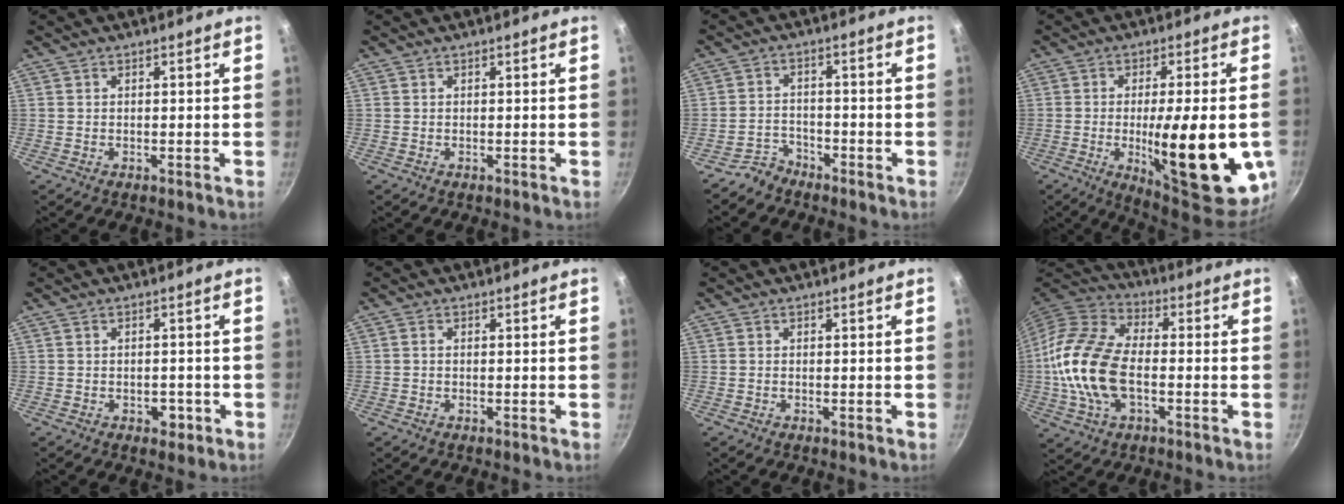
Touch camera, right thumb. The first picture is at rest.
{"total": 0.0}
{"total": 3.8, "force": [-3.3, 1.8, 0.0], "torque": [0.012, 0.039, -0.063]}
{"total": 22.8, "force": [-4.5, 6.4, 21.4], "torque": [-0.272, -0.009, -0.052]}
{"total": 2.9, "force": [-1.2, 2.0, 1.8], "torque": [-0.011, 0.009, -0.010]}
{"total": 0.6, "force": [-0.1, 0.4, 0.5], "torque": [-0.010, 0.005, -0.003]}
{"total": 0.0}
{"total": 17.9, "force": [-2.2, 10.2, 14.5], "torque": [-0.278, 0.030, -0.056]}